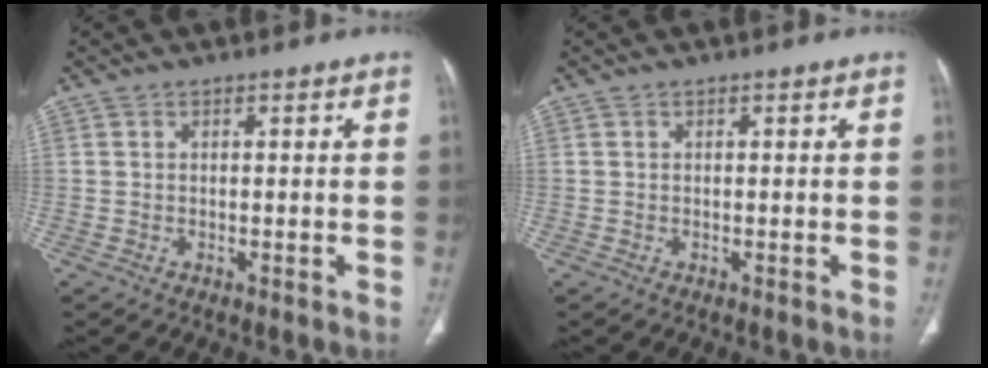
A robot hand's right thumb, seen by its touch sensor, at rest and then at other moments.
{"total": 0.0}